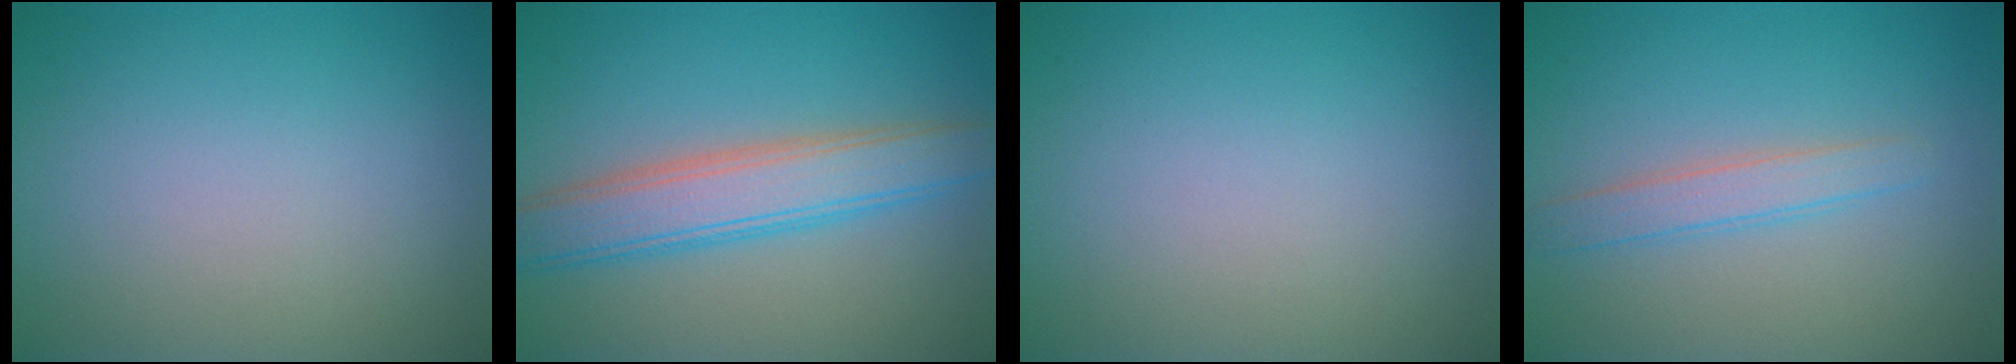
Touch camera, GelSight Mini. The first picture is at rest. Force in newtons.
{"total": 5.4, "press": 5.3, "slide": 0.3}
{"total": 0.0}
{"total": 2.1, "press": 2.1, "slide": 0.0}